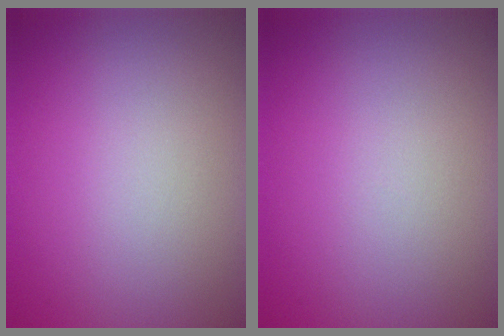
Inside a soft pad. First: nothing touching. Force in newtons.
{"total": 0.0}